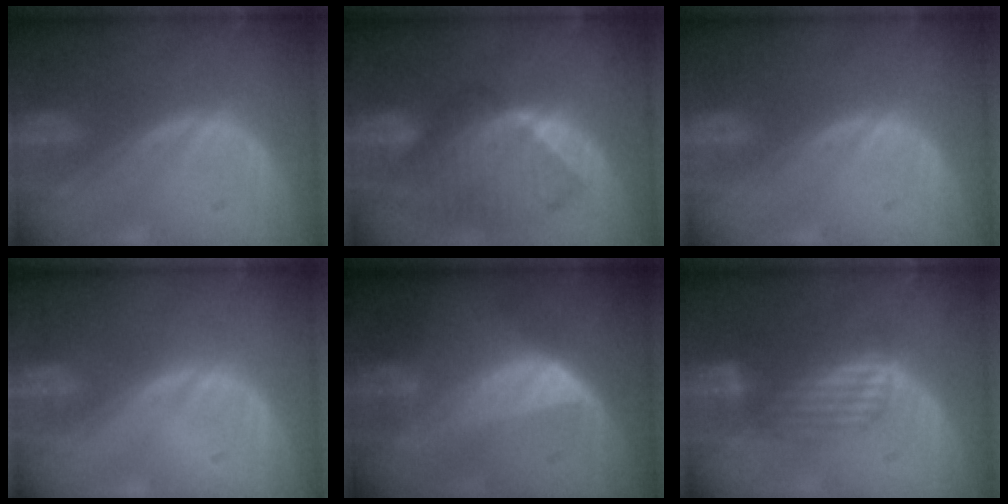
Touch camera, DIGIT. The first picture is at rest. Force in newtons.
{"total": 9.9, "press": 8.6, "slide": 5.0}
{"total": 0.0}
{"total": 0.0}
{"total": 6.9, "press": 6.0, "slide": 3.3}
{"total": 7.0, "press": 5.9, "slide": 3.8}